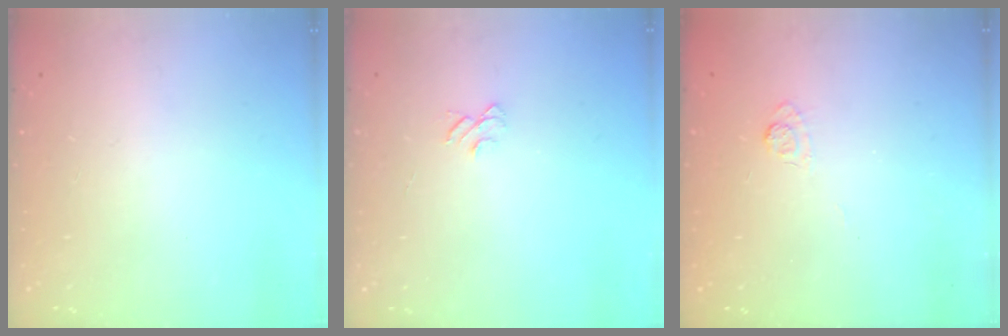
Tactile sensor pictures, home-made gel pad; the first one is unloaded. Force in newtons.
{"total": 3.8, "press": 3.8, "slide": 0.3}
{"total": 3.3, "press": 3.0, "slide": 1.4}